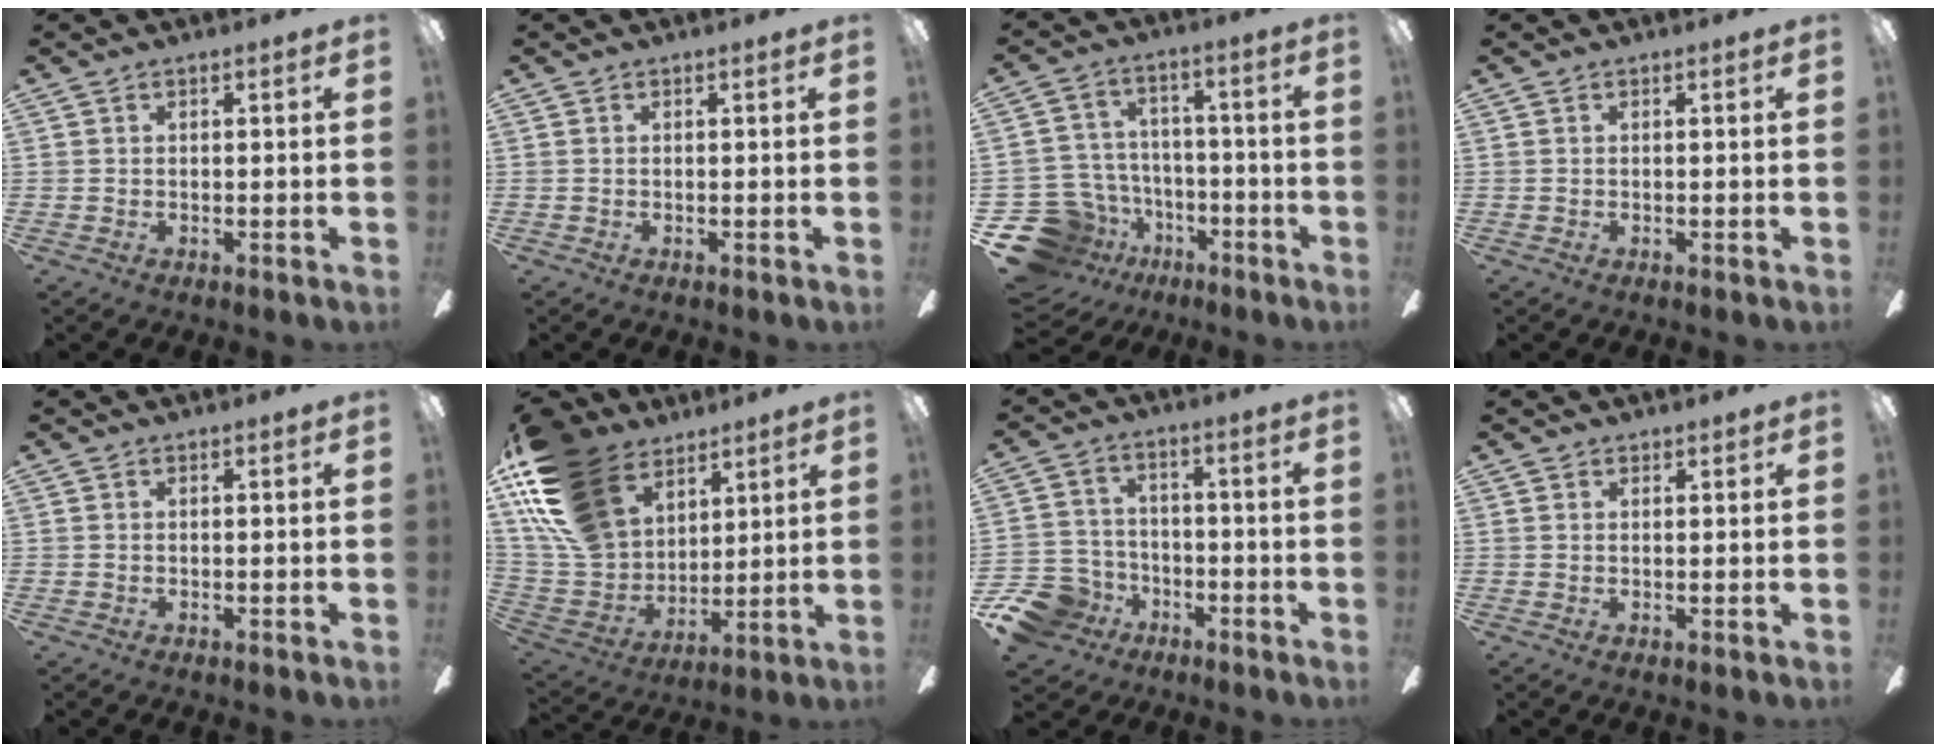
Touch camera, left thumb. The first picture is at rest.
{"total": 0.0}
{"total": 14.2, "force": [-7.7, 11.2, 4.1], "torque": [-0.123, 0.048, -0.117]}
{"total": 0.0}
{"total": 0.0}
{"total": 21.8, "force": [12.5, 13.9, 11.2], "torque": [-0.263, -0.048, 0.239]}
{"total": 11.3, "force": [-6.3, 8.7, 3.5], "torque": [-0.090, 0.048, -0.109]}
{"total": 1.1, "force": [0.9, 0.6, 0.0], "torque": [0.000, 0.001, 0.018]}